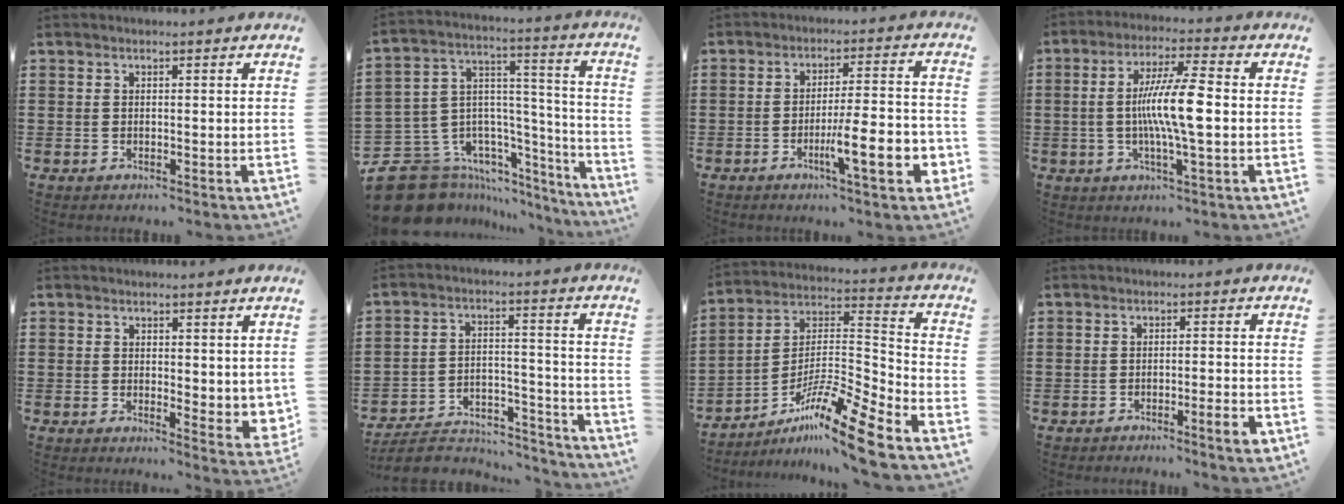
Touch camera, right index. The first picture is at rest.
{"total": 11.6, "force": [-8.6, 7.6, 1.9], "torque": [-0.065, 0.007, -0.148]}
{"total": 10.6, "force": [-3.8, 1.8, 9.7], "torque": [-0.154, -0.005, -0.063]}
{"total": 9.3, "force": [-0.6, 1.0, 9.3], "torque": [-0.175, -0.005, -0.017]}
{"total": 2.5, "force": [1.9, 1.3, 0.8], "torque": [-0.015, -0.001, 0.035]}
{"total": 7.0, "force": [-6.5, 1.7, 1.9], "torque": [-0.037, 0.013, -0.126]}
{"total": 13.5, "force": [-10.2, 0.7, 8.7], "torque": [-0.151, 0.016, -0.196]}
{"total": 3.2, "force": [-1.9, 0.1, 2.5], "torque": [-0.040, -0.006, -0.032]}